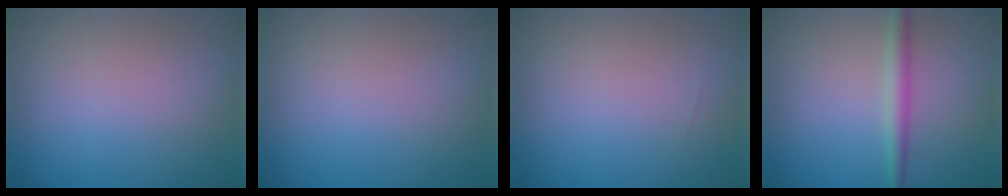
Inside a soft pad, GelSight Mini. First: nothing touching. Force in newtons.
{"total": 0.0}
{"total": 0.0}
{"total": 2.2, "press": 2.2, "slide": 0.0}